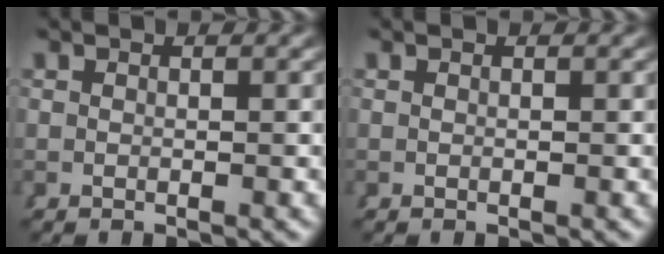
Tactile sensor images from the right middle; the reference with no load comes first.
{"total": 0.0}